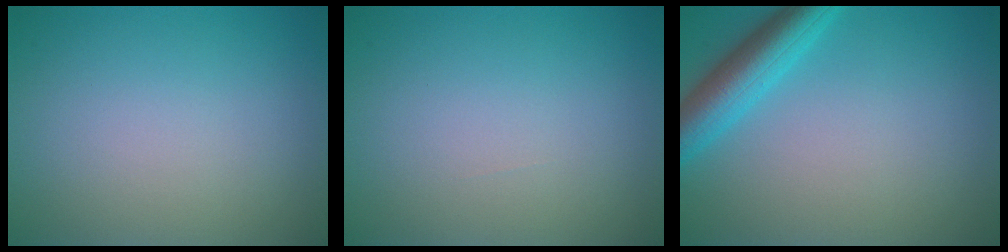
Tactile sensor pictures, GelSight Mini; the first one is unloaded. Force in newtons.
{"total": 0.0}
{"total": 4.8, "press": 4.8, "slide": 0.2}